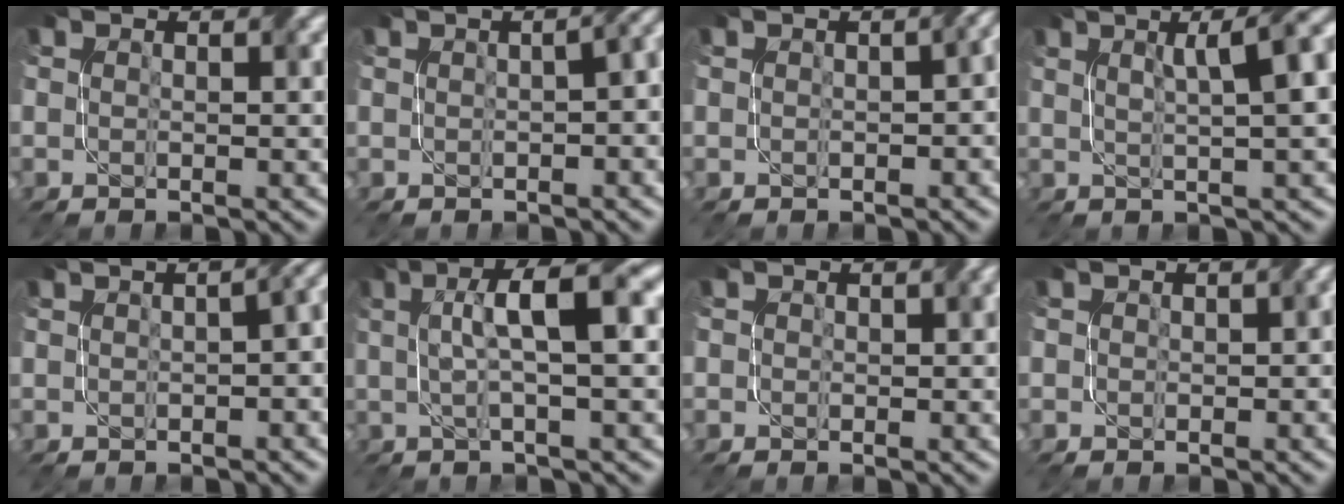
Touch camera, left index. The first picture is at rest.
{"total": 6.2, "force": [0.4, 3.1, 5.3], "torque": [-0.031, 0.020, 0.000]}
{"total": 2.2, "force": [-0.1, 1.1, 2.0], "torque": [-0.016, 0.003, 0.009]}
{"total": 7.3, "force": [2.5, 2.1, 6.5], "torque": [-0.048, 0.033, 0.029]}
{"total": 5.1, "force": [-0.1, 2.5, 4.5], "torque": [-0.021, 0.012, 0.001]}
{"total": 5.7, "force": [1.1, 1.2, 5.4], "torque": [-0.086, 0.018, 0.019]}
{"total": 0.8, "force": [0.1, 0.7, 0.2], "torque": [0.003, 0.000, 0.003]}
{"total": 1.3, "force": [0.0, 1.1, 0.8], "torque": [-0.004, -0.002, 0.005]}